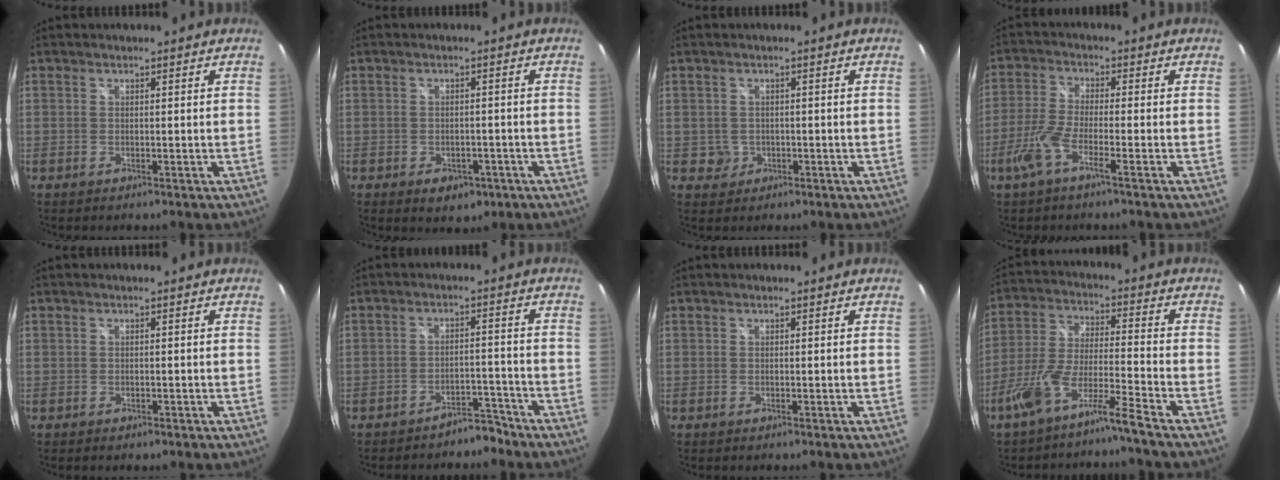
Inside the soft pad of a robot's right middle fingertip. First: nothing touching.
{"total": 5.1, "force": [-2.7, 3.4, 2.7], "torque": [-0.049, -0.004, -0.029]}
{"total": 2.4, "force": [-0.3, 2.3, 0.3], "torque": [-0.005, 0.001, -0.001]}
{"total": 6.0, "force": [-3.3, 0.4, 5.0], "torque": [-0.119, -0.005, -0.067]}
{"total": 0.6, "force": [-0.4, 0.4, 0.2], "torque": [-0.002, -0.002, -0.006]}
{"total": 4.7, "force": [-4.2, 1.8, 1.1], "torque": [-0.022, 0.018, -0.056]}
{"total": 0.0}
{"total": 8.5, "force": [-6.4, -0.5, 5.5], "torque": [-0.121, 0.002, -0.120]}